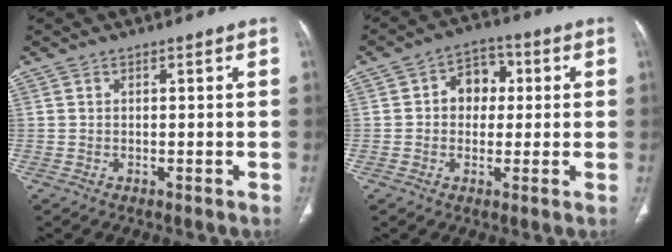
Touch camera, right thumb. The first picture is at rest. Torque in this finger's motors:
{"motor_torque": [0.23, 1.01, 0.50, 0.23, 0.00]}